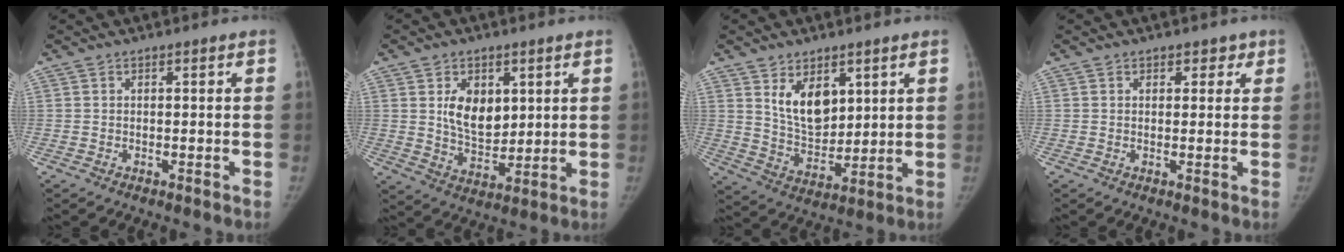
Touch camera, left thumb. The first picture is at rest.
{"total": 9.6, "force": [3.0, 6.4, 6.5], "torque": [-0.074, -0.025, 0.062]}
{"total": 9.9, "force": [4.3, 6.1, 6.5], "torque": [-0.078, -0.035, 0.089]}
{"total": 2.3, "force": [1.4, 1.7, 0.8], "torque": [0.018, -0.006, 0.014]}